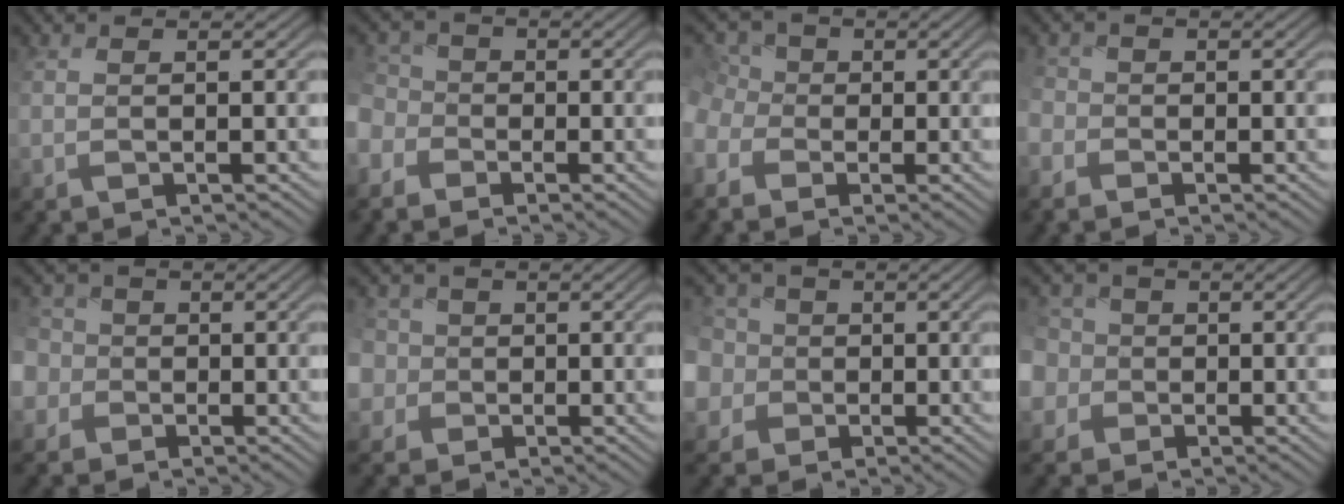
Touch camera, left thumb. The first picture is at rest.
{"total": 5.1, "force": [-2.2, 4.1, 2.1], "torque": [-0.068, -0.002, -0.054]}
{"total": 6.9, "force": [-2.1, 5.7, 3.4], "torque": [-0.115, -0.004, -0.047]}
{"total": 3.0, "force": [-1.7, 2.2, 1.1], "torque": [-0.035, -0.001, -0.039]}
{"total": 5.8, "force": [-0.2, 5.5, 1.8], "torque": [-0.076, 0.007, -0.031]}
{"total": 6.6, "force": [0.8, 6.3, 1.9], "torque": [-0.081, 0.014, -0.018]}
{"total": 7.8, "force": [0.8, 7.3, 2.5], "torque": [-0.104, 0.008, -0.015]}
{"total": 6.9, "force": [0.4, 6.5, 2.2], "torque": [-0.089, 0.011, -0.024]}